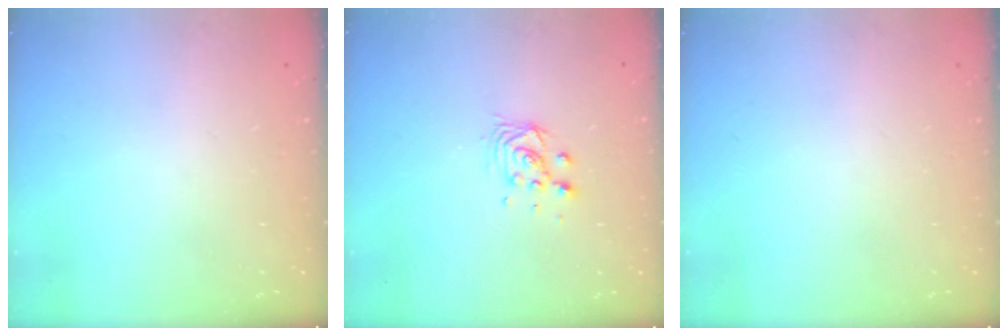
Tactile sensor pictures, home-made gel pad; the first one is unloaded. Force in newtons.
{"total": 4.9, "press": 4.9, "slide": 0.4}
{"total": 0.0}